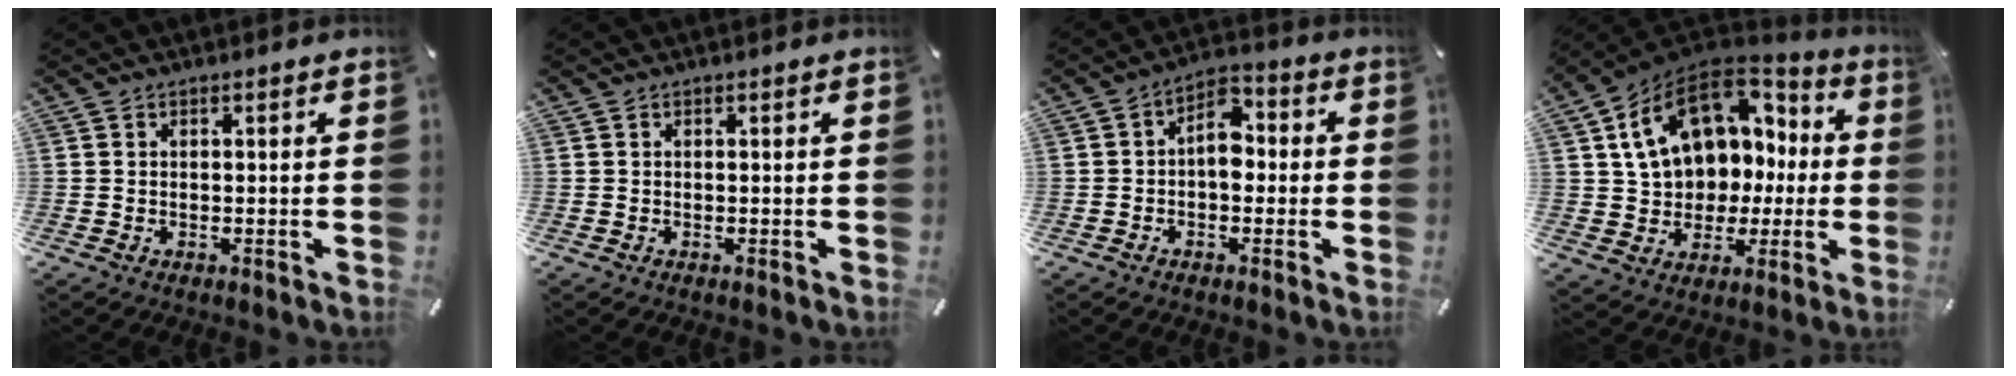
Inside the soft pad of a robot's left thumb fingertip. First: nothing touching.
{"total": 0.0}
{"total": 7.0, "force": [-0.6, 4.6, 5.3], "torque": [-0.073, 0.007, -0.015]}
{"total": 17.0, "force": [5.6, 13.0, 9.5], "torque": [-0.177, -0.019, 0.108]}